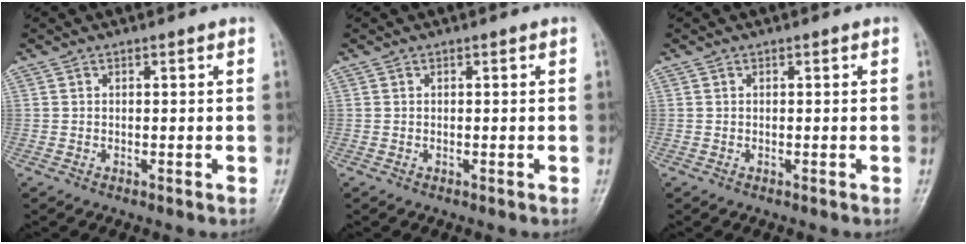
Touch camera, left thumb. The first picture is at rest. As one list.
[{"total": 0.0}, {"total": 0.0}]